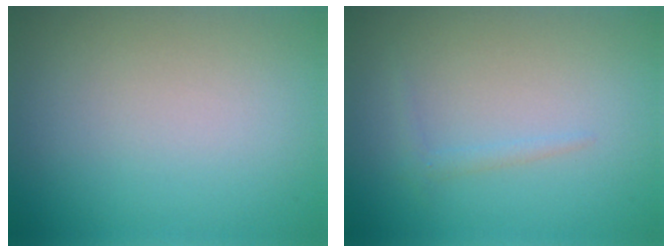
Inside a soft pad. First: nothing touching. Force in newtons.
{"total": 0.9, "press": 0.9, "slide": 0.0}